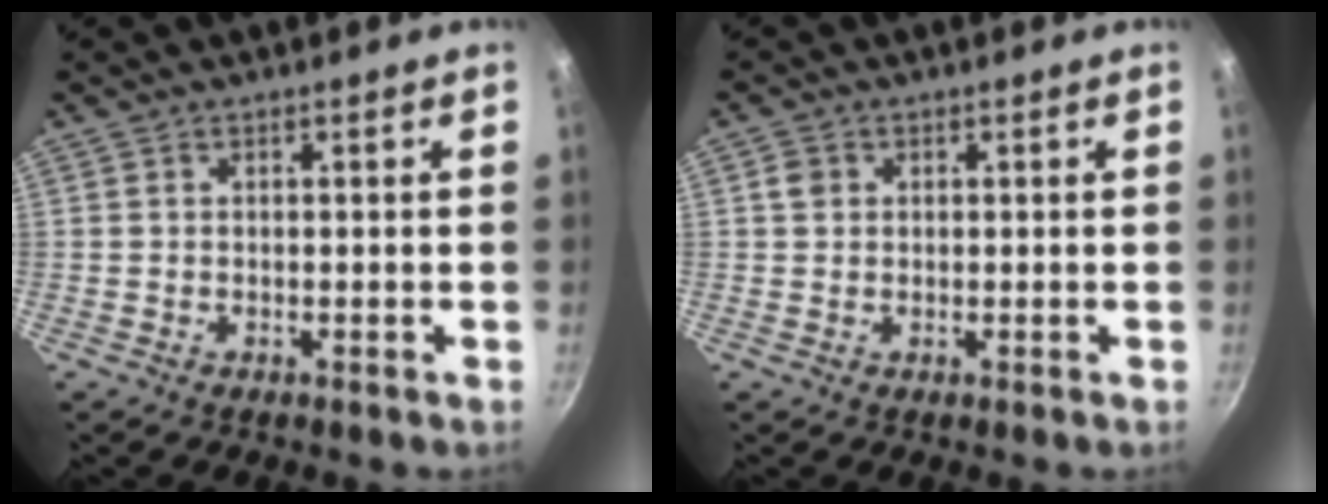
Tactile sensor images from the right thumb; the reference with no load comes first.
{"total": 2.0, "force": [0.5, 1.7, 0.8], "torque": [-0.007, 0.005, 0.006]}